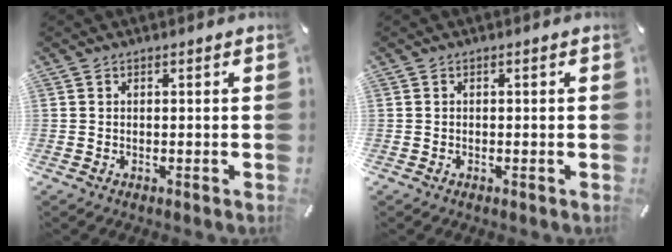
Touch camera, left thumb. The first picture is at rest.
{"total": 0.5, "force": [-0.2, 0.2, 0.4], "torque": [-0.008, -0.001, -0.004]}